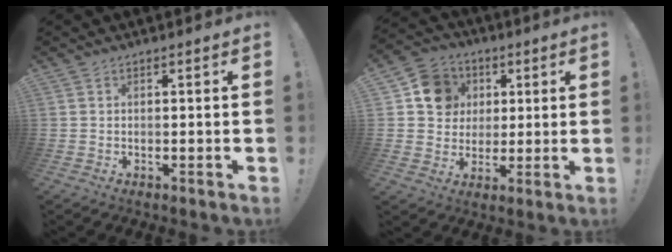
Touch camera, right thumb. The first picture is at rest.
{"total": 12.0, "force": [3.5, 10.8, 3.9], "torque": [-0.040, -0.009, 0.071]}